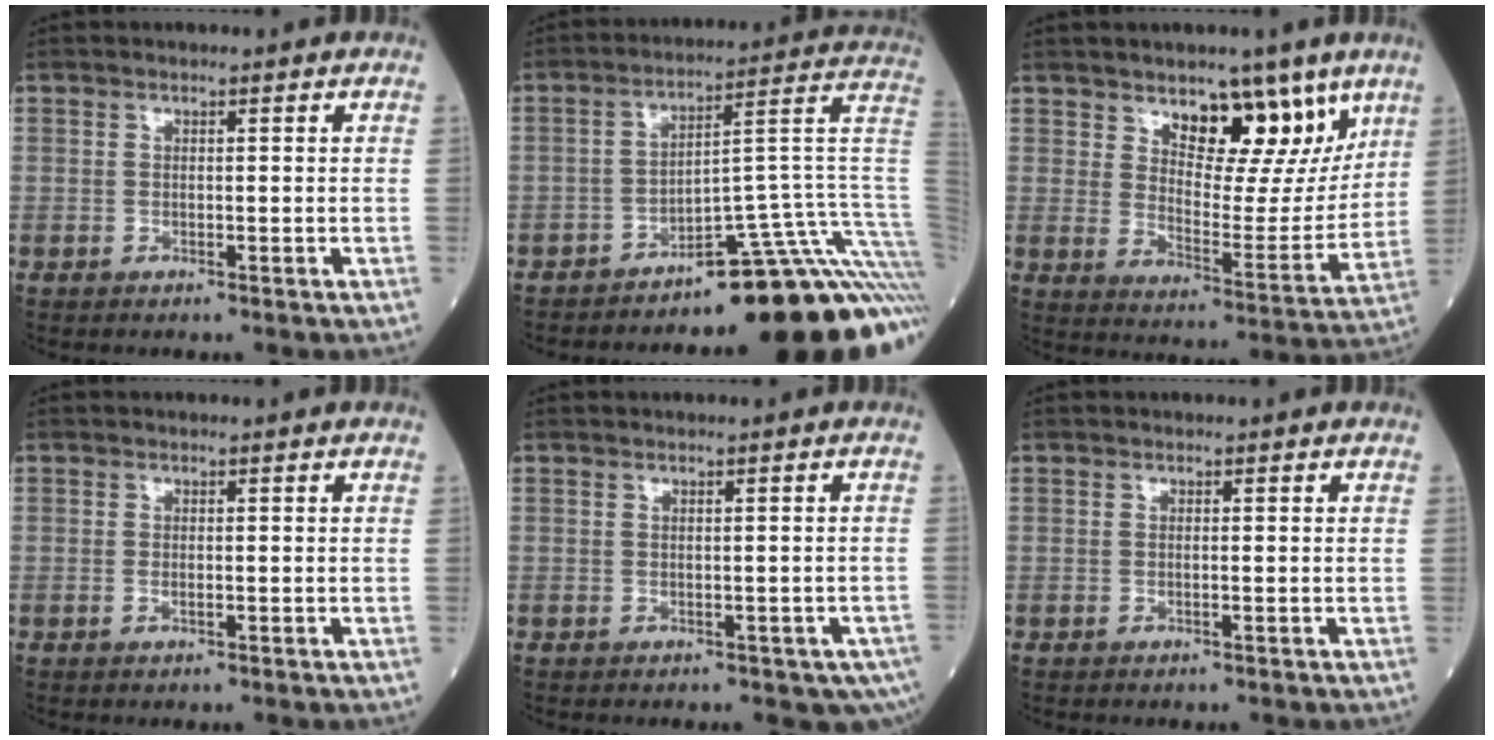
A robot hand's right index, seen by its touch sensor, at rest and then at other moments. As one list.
[{"total": 24.1, "force": [-19.0, 2.0, 14.8], "torque": [-0.098, 0.039, -0.262]}, {"total": 13.3, "force": [8.5, 6.0, 8.3], "torque": [-0.114, -0.007, 0.144]}, {"total": 1.4, "force": [-0.3, 0.8, 1.1], "torque": [-0.031, 0.000, -0.003]}, {"total": 5.5, "force": [-2.2, 2.9, 4.1], "torque": [-0.061, 0.005, -0.025]}, {"total": 0.6, "force": [-0.1, 0.2, 0.6], "torque": [-0.020, 0.000, -0.002]}]